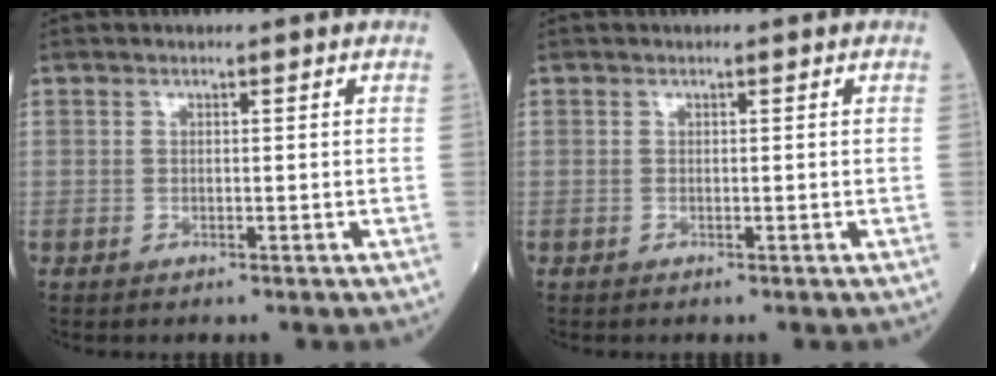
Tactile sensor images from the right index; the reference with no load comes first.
{"total": 0.0}